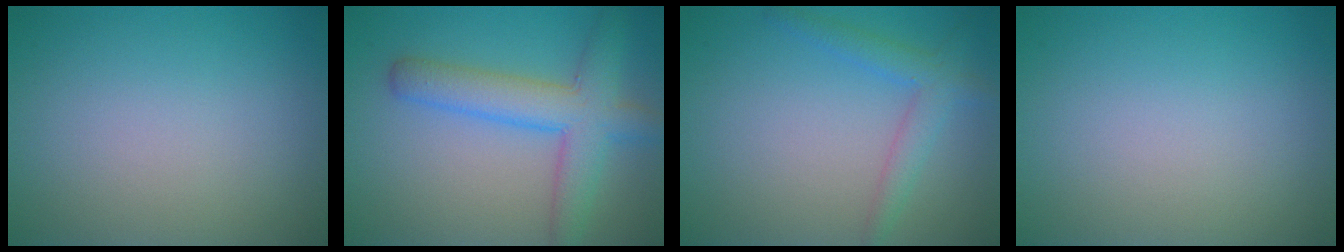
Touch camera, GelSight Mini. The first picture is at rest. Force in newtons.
{"total": 5.8, "press": 5.8, "slide": 0.3}
{"total": 2.7, "press": 2.7, "slide": 0.1}
{"total": 0.0}